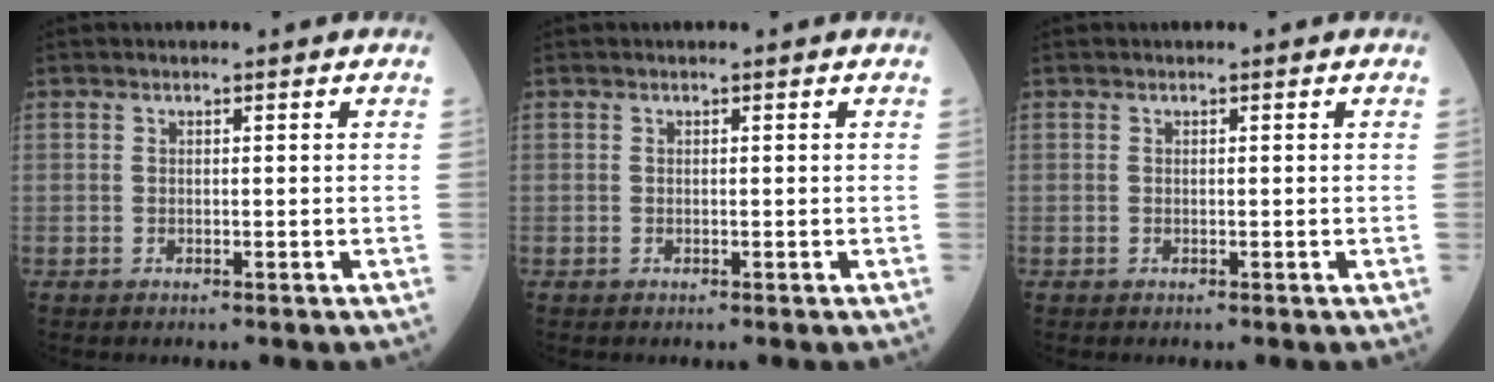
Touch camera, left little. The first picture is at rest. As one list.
[{"total": 0.0}, {"total": 0.0}]